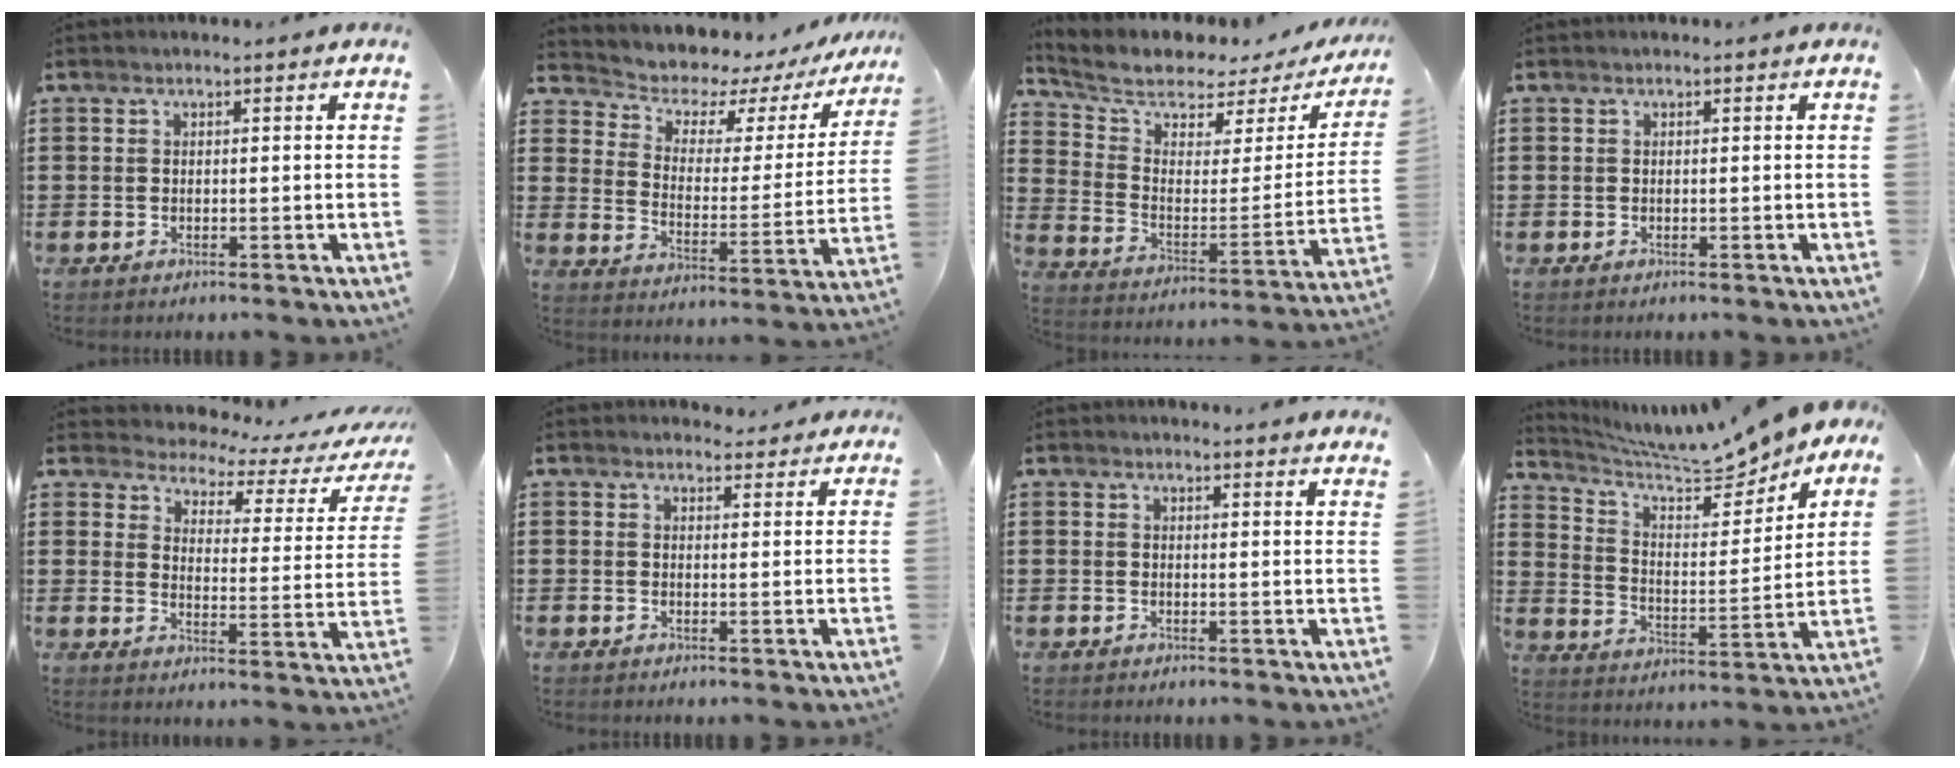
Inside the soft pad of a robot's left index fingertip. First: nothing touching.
{"total": 5.1, "force": [4.5, 2.0, 1.2], "torque": [-0.047, -0.043, 0.069]}
{"total": 5.1, "force": [4.4, 2.0, 1.8], "torque": [-0.066, -0.037, 0.071]}
{"total": 0.0}
{"total": 2.7, "force": [2.4, 1.0, 0.7], "torque": [-0.027, -0.026, 0.031]}
{"total": 2.5, "force": [2.2, 1.2, 0.1], "torque": [-0.001, -0.003, 0.040]}
{"total": 1.9, "force": [1.8, -0.2, 0.3], "torque": [-0.001, -0.005, 0.034]}
{"total": 9.0, "force": [8.3, 0.9, 3.5], "torque": [-0.097, -0.055, 0.137]}